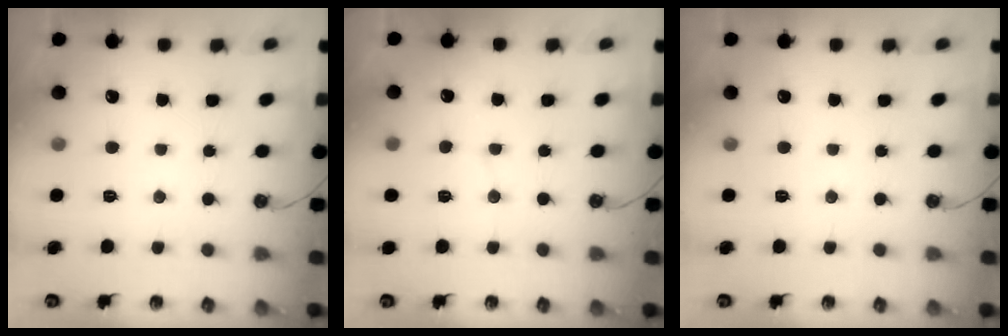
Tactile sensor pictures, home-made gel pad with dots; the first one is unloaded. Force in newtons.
{"total": 4.0, "press": 4.0, "slide": 0.5}
{"total": 0.0}